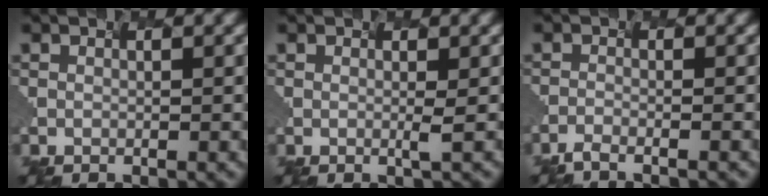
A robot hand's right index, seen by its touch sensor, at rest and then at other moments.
{"total": 0.8, "force": [0.0, 0.0, 0.8], "torque": [-0.011, 0.000, 0.005]}
{"total": 2.9, "force": [-2.7, 0.4, 1.1], "torque": [-0.007, 0.002, -0.044]}